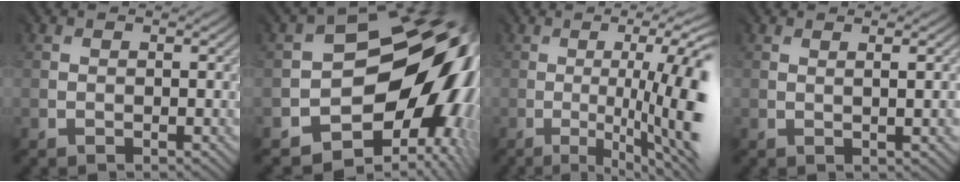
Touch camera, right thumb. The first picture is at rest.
{"total": 14.7, "force": [-4.4, 10.2, 9.6], "torque": [-0.101, -0.029, -0.063]}
{"total": 13.1, "force": [-2.3, 3.0, 12.5], "torque": [-0.148, 0.006, -0.020]}
{"total": 0.9, "force": [0.5, -0.2, 0.7], "torque": [-0.007, 0.008, 0.009]}